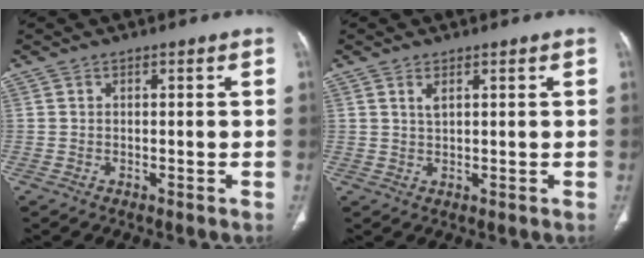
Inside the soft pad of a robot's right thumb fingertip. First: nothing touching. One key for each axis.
{"total": 1.6, "fx": 0.9, "fy": 0.6, "fz": 1.1, "tx": -0.025, "ty": -0.003, "tz": 0.022}